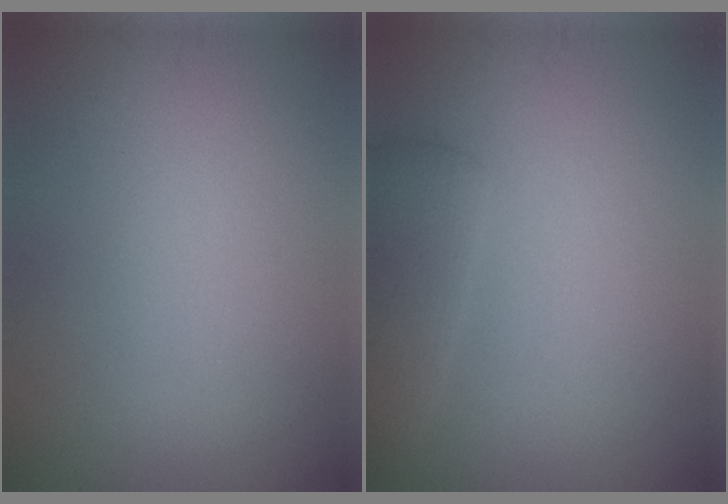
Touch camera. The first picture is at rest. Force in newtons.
{"total": 2.6, "press": 2.6, "slide": 0.2}